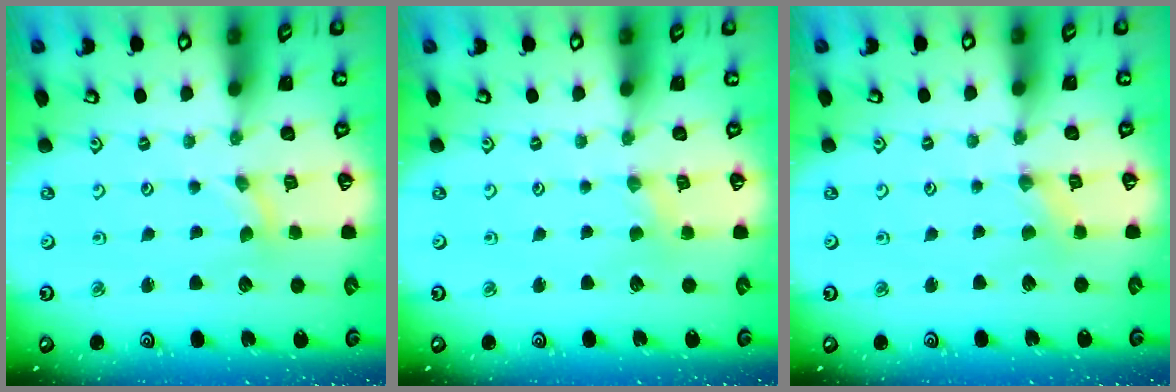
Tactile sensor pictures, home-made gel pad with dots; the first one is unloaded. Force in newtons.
{"total": 1.0, "press": 1.0, "slide": 0.2}
{"total": 0.0}